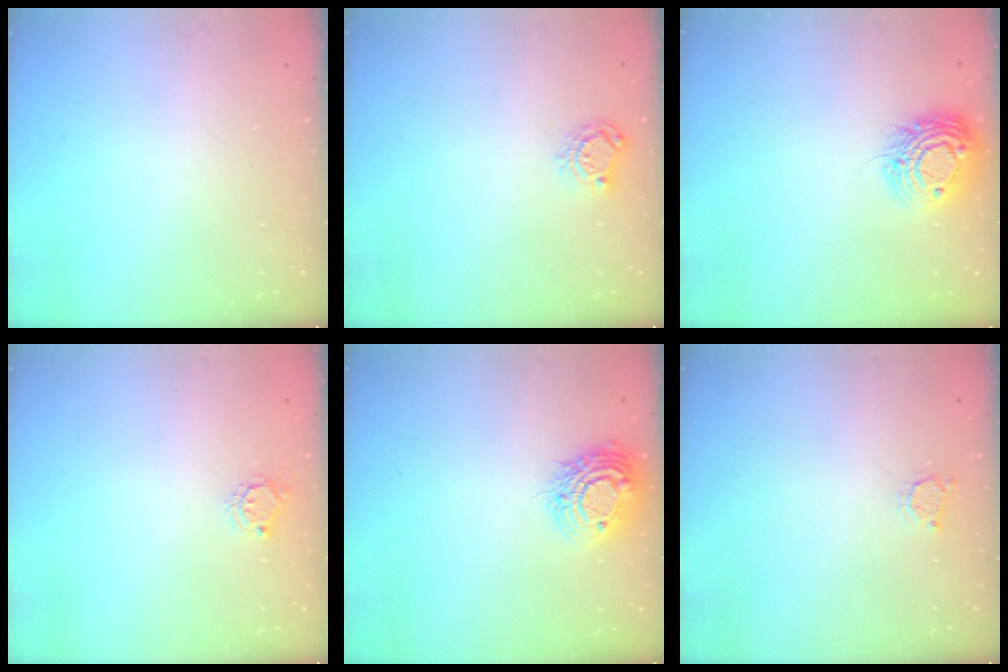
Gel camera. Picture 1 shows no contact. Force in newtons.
{"total": 5.2, "press": 5.2, "slide": 0.3}
{"total": 13.1, "press": 13.1, "slide": 0.9}
{"total": 5.0, "press": 5.0, "slide": 0.4}
{"total": 12.7, "press": 12.7, "slide": 0.8}
{"total": 2.5, "press": 2.5, "slide": 0.3}